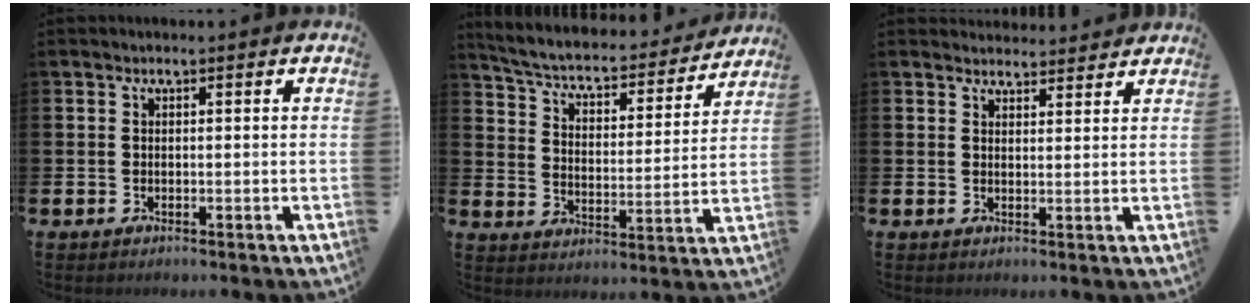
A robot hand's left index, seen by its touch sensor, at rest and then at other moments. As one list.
[{"total": 5.3, "force": [4.8, 1.2, 1.8], "torque": [-0.065, -0.039, 0.075]}, {"total": 2.9, "force": [2.8, 0.7, -0.2], "torque": [0.005, -0.016, 0.050]}]